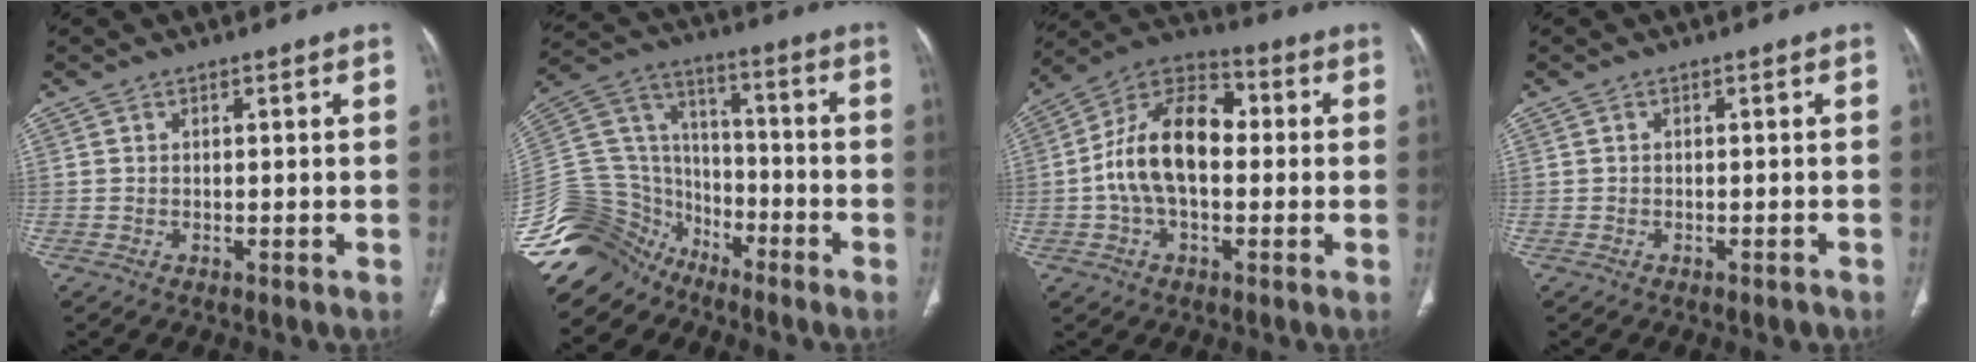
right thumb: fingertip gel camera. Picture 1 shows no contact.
{"total": 20.9, "force": [-15.7, 13.2, 4.3], "torque": [-0.103, 0.100, -0.279]}
{"total": 15.4, "force": [-0.2, 9.2, 12.4], "torque": [-0.211, 0.040, -0.014]}
{"total": 1.0, "force": [-0.9, 0.3, 0.4], "torque": [-0.007, 0.004, -0.009]}